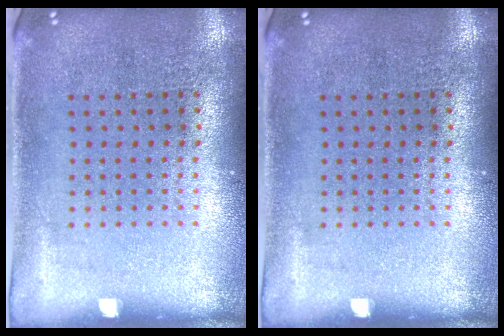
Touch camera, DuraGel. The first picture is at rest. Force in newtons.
{"total": 0.0}